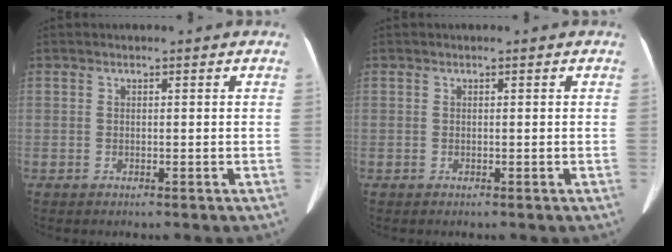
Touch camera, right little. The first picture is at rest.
{"total": 0.0}